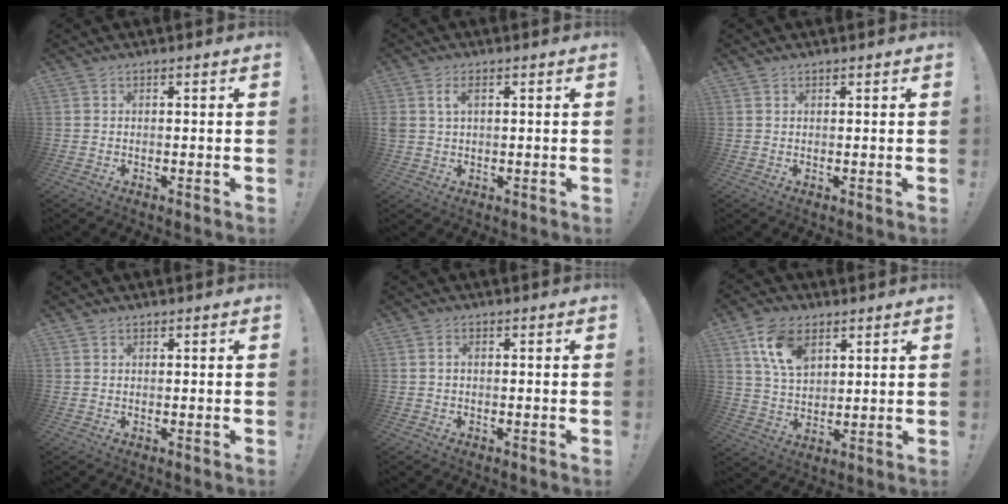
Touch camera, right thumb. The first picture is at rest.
{"total": 4.0, "force": [1.4, 2.3, 3.0], "torque": [-0.070, 0.005, 0.024]}
{"total": 0.6, "force": [0.6, 0.2, 0.1], "torque": [0.003, -0.004, 0.011]}
{"total": 0.7, "force": [0.7, 0.2, 0.1], "torque": [0.003, -0.003, 0.013]}
{"total": 1.2, "force": [0.1, 0.7, 0.9], "torque": [-0.019, 0.004, 0.001]}
{"total": 12.2, "force": [6.2, 8.2, 6.7], "torque": [-0.116, -0.013, 0.122]}